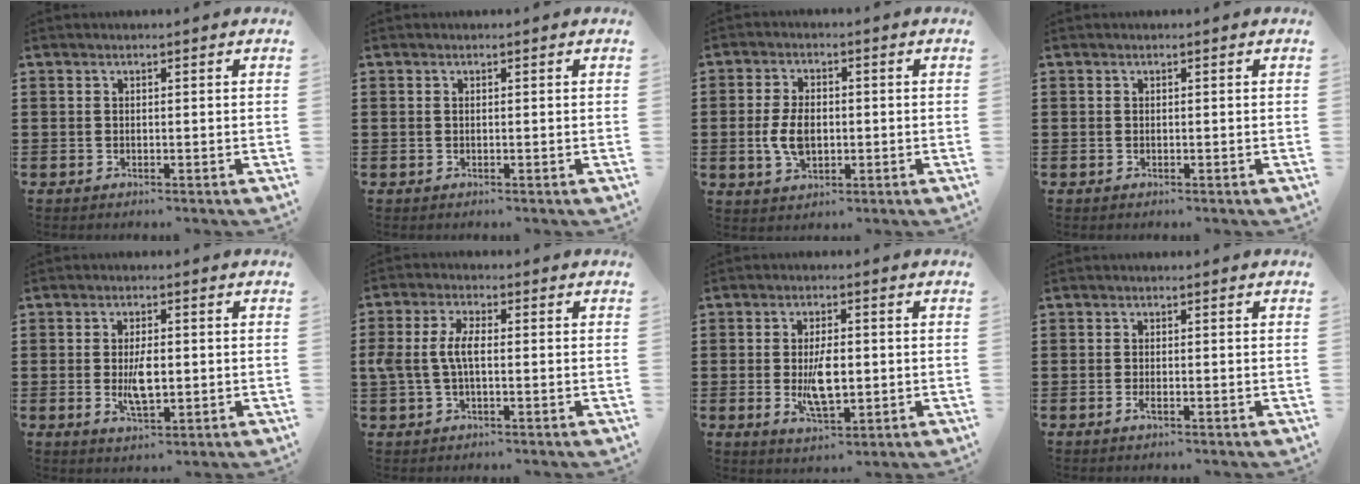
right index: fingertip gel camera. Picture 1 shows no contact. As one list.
[{"total": 0.0}, {"total": 5.7, "force": [-0.6, 3.3, 4.6], "torque": [-0.107, -0.003, -0.015]}, {"total": 0.0}, {"total": 5.1, "force": [-0.4, 2.0, 4.6], "torque": [-0.083, -0.007, -0.009]}, {"total": 5.1, "force": [-0.1, 2.2, 4.6], "torque": [-0.115, -0.002, -0.012]}, {"total": 6.5, "force": [-0.5, 2.8, 5.9], "torque": [-0.111, -0.007, -0.012]}, {"total": 1.1, "force": [-0.6, 0.2, 0.9], "torque": [-0.025, -0.007, -0.011]}]